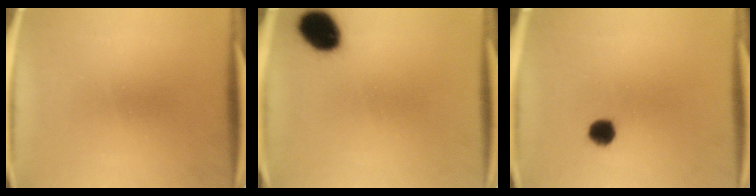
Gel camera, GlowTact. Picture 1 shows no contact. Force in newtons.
{"total": 9.8}
{"total": 3.8}